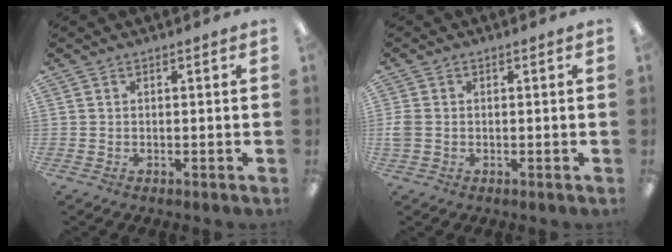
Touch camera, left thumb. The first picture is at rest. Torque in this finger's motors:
{"motor_torque": [-0.27, 0.37, 0.35, -0.37, 0.01]}